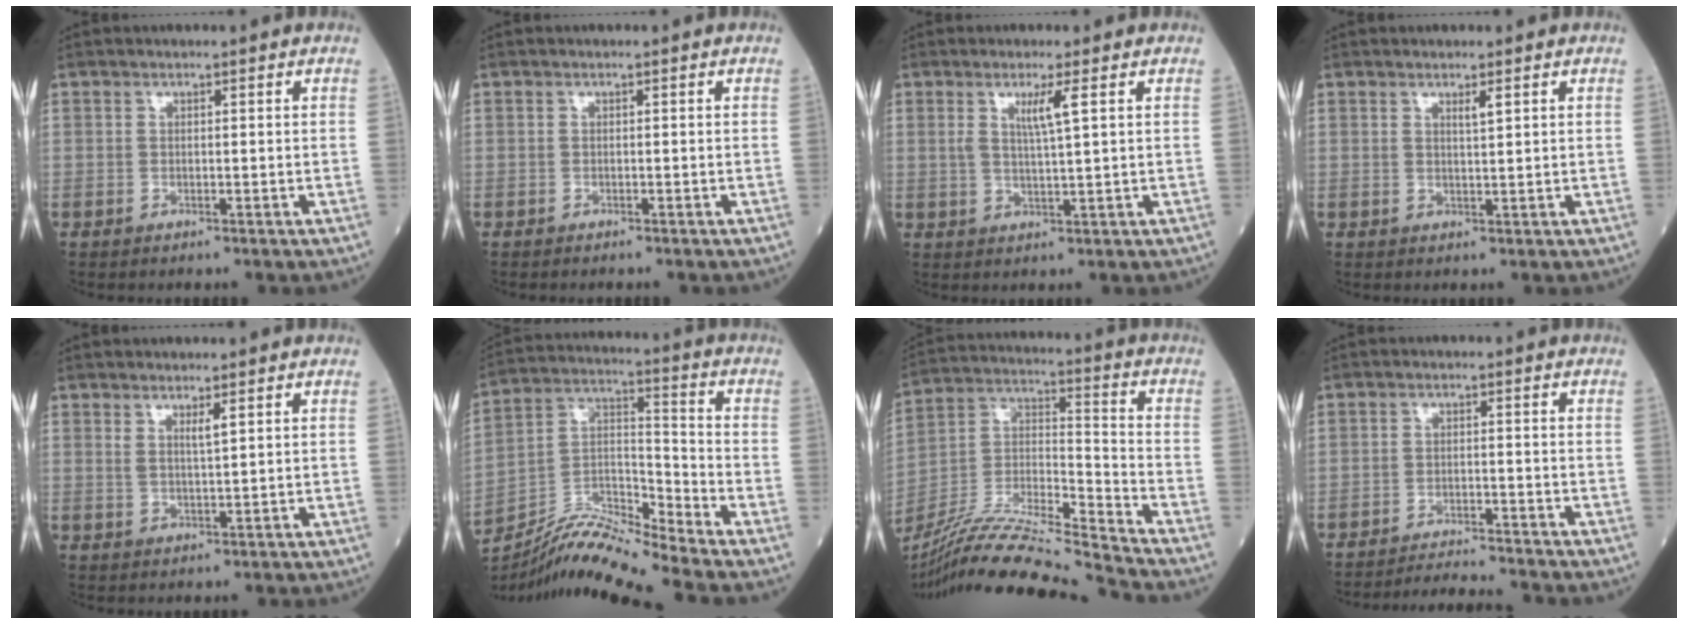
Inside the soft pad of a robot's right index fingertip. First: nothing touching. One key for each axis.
{"total": 0.8, "fx": -0.8, "fy": 0.1, "fz": 0.3, "tx": -0.005, "ty": -0.001, "tz": -0.011}
{"total": 3.7, "fx": 1.4, "fy": -0.4, "fz": 3.4, "tx": -0.066, "ty": -0.006, "tz": 0.026}
{"total": 1.5, "fx": 0.9, "fy": 0.0, "fz": 1.2, "tx": -0.023, "ty": -0.002, "tz": 0.015}
{"total": 2.2, "fx": 1.2, "fy": 0.0, "fz": 1.8, "tx": -0.037, "ty": -0.006, "tz": 0.023}
{"total": 11.9, "fx": -11.1, "fy": -1.4, "fz": 4.0, "tx": -0.074, "ty": 0.019, "tz": -0.205}
{"total": 20.4, "fx": -18.8, "fy": -1.5, "fz": 7.9, "tx": -0.161, "ty": -0.007, "tz": -0.338}
{"total": 7.2, "fx": -7.0, "fy": -0.9, "fz": 1.3, "tx": -0.016, "ty": -0.011, "tz": -0.112}